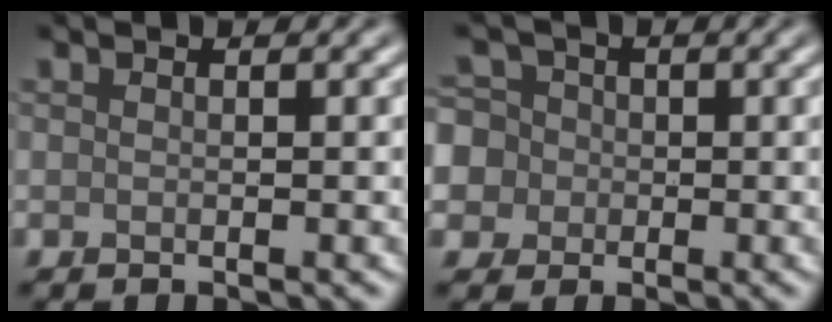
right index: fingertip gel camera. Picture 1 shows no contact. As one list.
[{"total": 8.0, "force": [-0.4, 7.4, 2.8], "torque": [-0.059, 0.030, -0.047]}]